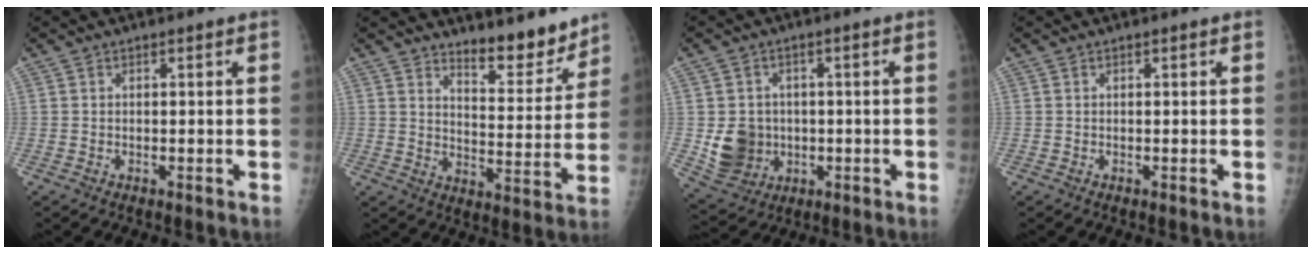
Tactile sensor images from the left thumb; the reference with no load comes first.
{"total": 9.3, "force": [8.2, 2.5, 3.6], "torque": [-0.021, -0.074, 0.131]}
{"total": 8.5, "force": [-0.6, 7.7, 3.6], "torque": [-0.033, 0.000, 0.004]}
{"total": 0.0}